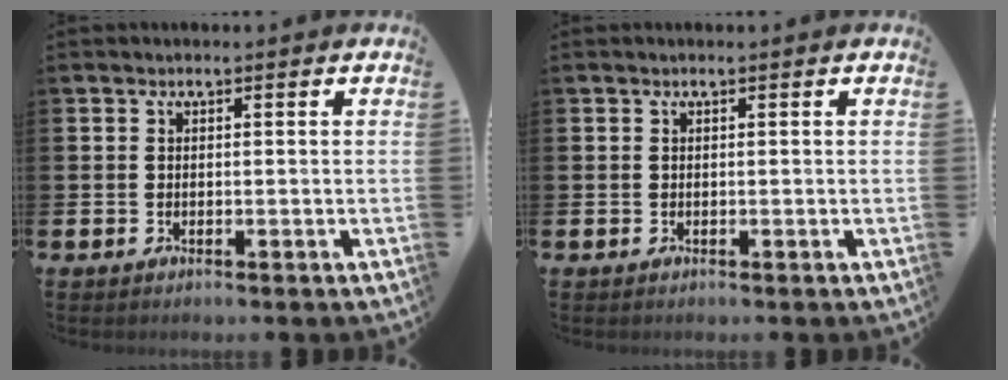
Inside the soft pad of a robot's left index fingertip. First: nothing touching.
{"total": 0.0}